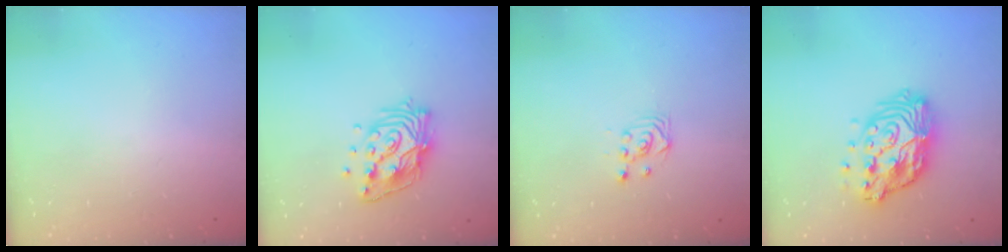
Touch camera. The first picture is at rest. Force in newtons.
{"total": 13.3, "press": 13.2, "slide": 1.5}
{"total": 3.3, "press": 3.3, "slide": 0.4}
{"total": 15.5, "press": 15.5, "slide": 1.3}